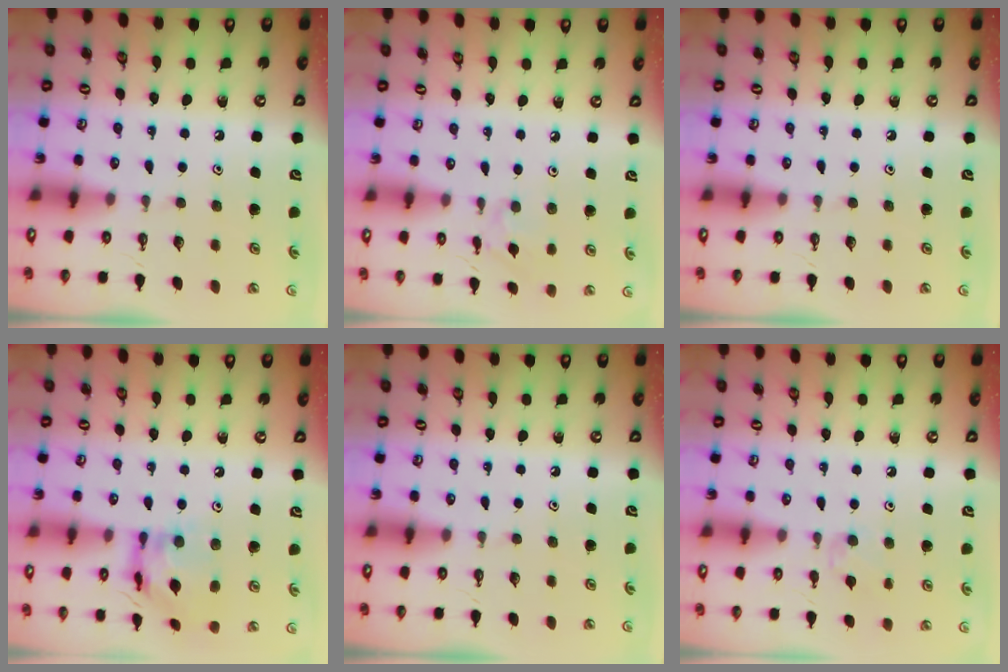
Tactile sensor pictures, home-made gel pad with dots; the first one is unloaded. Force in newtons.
{"total": 3.5, "press": 3.5, "slide": 0.5}
{"total": 0.0}
{"total": 13.5, "press": 13.4, "slide": 1.1}
{"total": 0.0}
{"total": 5.1, "press": 5.0, "slide": 0.7}